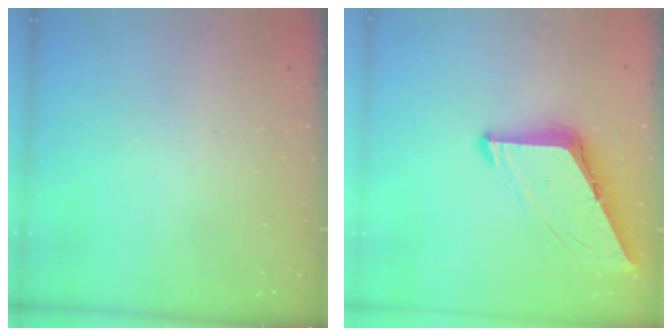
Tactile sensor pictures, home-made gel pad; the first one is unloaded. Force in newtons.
{"total": 10.1, "press": 10.0, "slide": 1.1}